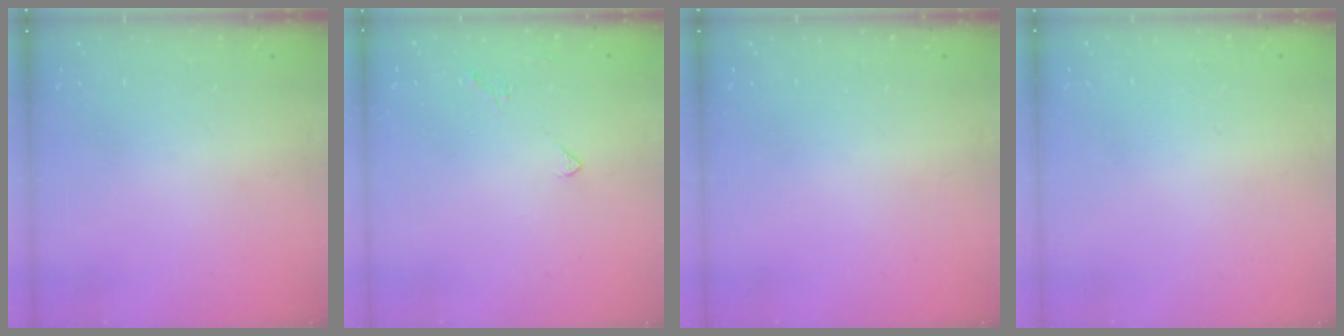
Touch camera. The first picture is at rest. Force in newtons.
{"total": 3.3, "press": 3.3, "slide": 0.6}
{"total": 0.0}
{"total": 2.0, "press": 2.0, "slide": 0.1}